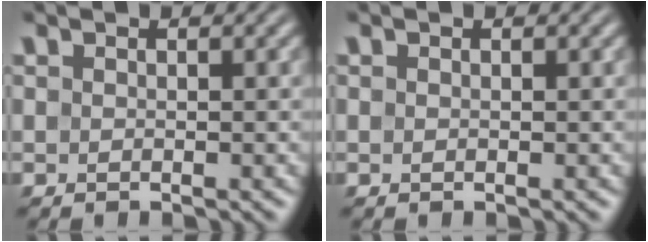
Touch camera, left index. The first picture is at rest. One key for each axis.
{"total": 0.0}